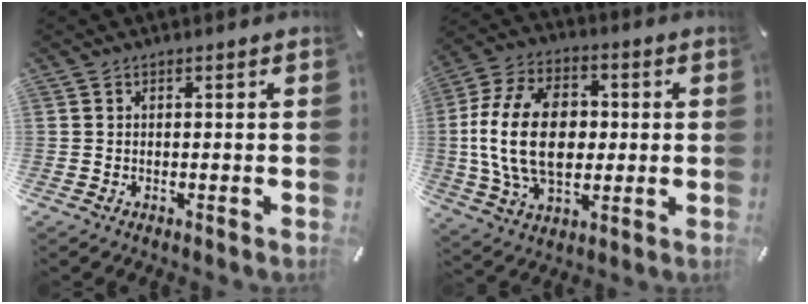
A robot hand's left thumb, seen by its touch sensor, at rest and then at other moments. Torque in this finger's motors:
{"motor_torque": [0.41, 2.13, 2.32, -0.44, 0.86]}